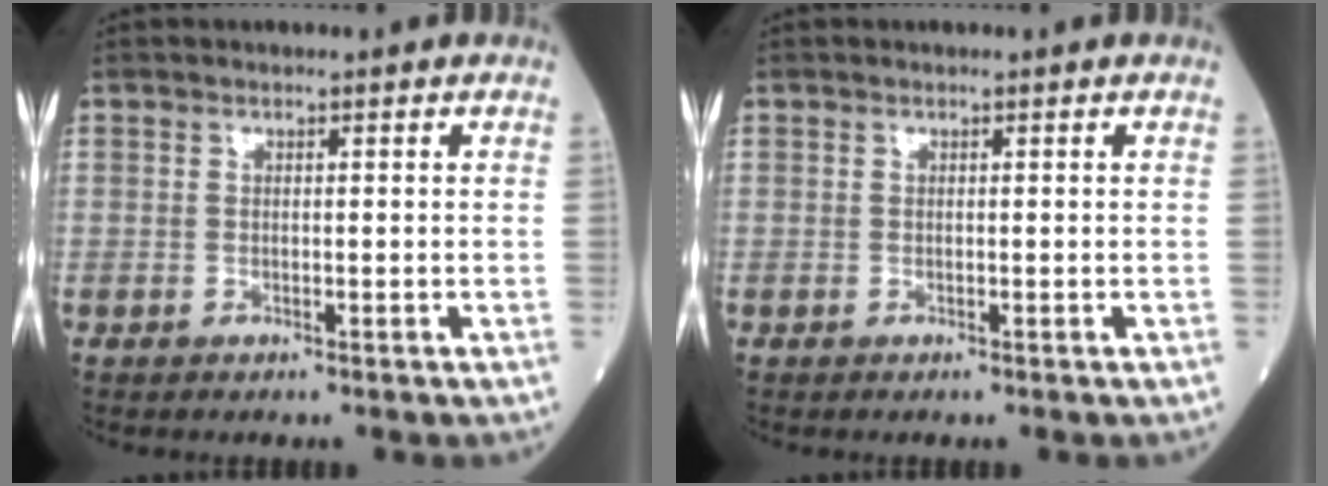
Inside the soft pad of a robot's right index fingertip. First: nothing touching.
{"total": 0.0}